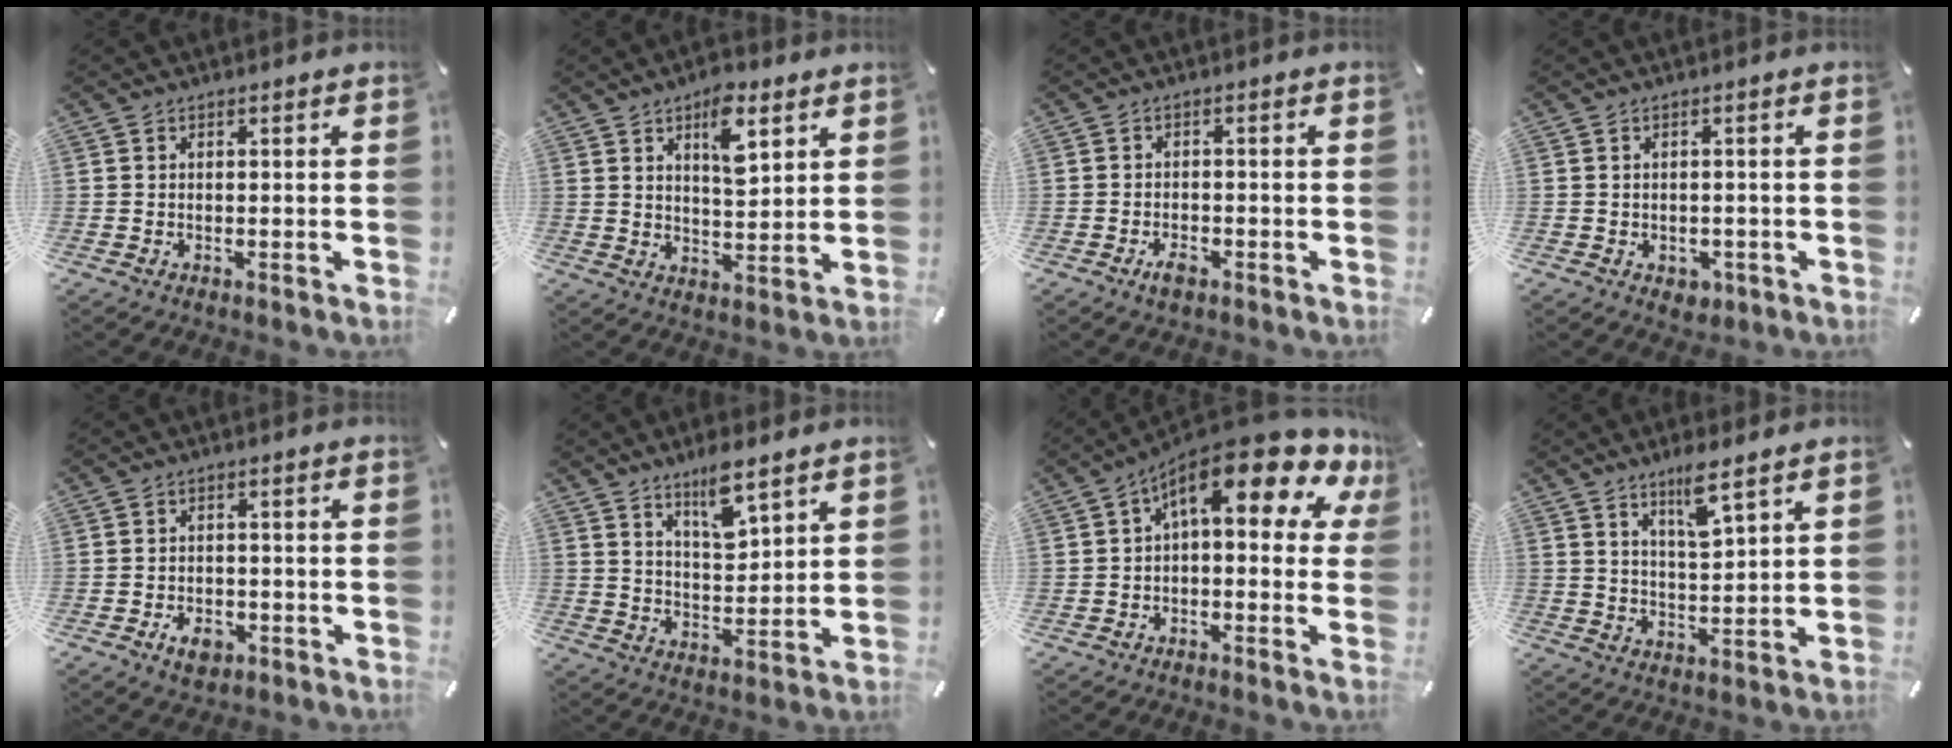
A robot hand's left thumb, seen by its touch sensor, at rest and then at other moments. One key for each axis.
{"total": 9.3, "fx": 5.1, "fy": 4.3, "fz": 6.5, "tx": -0.082, "ty": -0.025, "tz": 0.080}
{"total": 3.0, "fx": -1.9, "fy": 1.6, "fz": 1.7, "tx": -0.034, "ty": 0.006, "tz": -0.036}
{"total": 2.4, "fx": -0.9, "fy": 2.0, "fz": 0.9, "tx": -0.015, "ty": 0.005, "tz": -0.017}
{"total": 4.6, "fx": -2.4, "fy": 3.1, "fz": 2.5, "tx": -0.050, "ty": 0.009, "tz": -0.044}
{"total": 8.4, "fx": 6.4, "fy": 2.5, "fz": 4.9, "tx": -0.072, "ty": -0.038, "tz": 0.108}
{"total": 14.9, "fx": 7.3, "fy": 5.2, "fz": 11.8, "tx": -0.196, "ty": -0.059, "tz": 0.118}
{"total": 7.1, "fx": 5.3, "fy": 1.1, "fz": 4.6, "tx": -0.081, "ty": -0.029, "tz": 0.087}